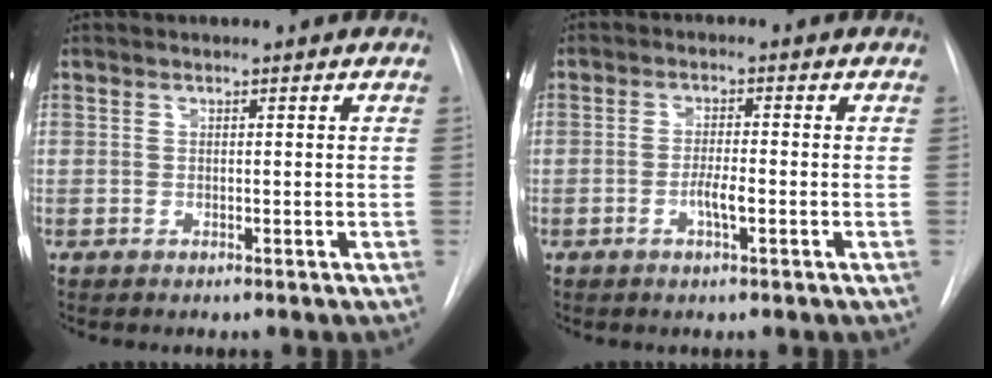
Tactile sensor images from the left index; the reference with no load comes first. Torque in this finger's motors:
{"motor_torque": [0.50, 0.14, 0.06, 0.04]}